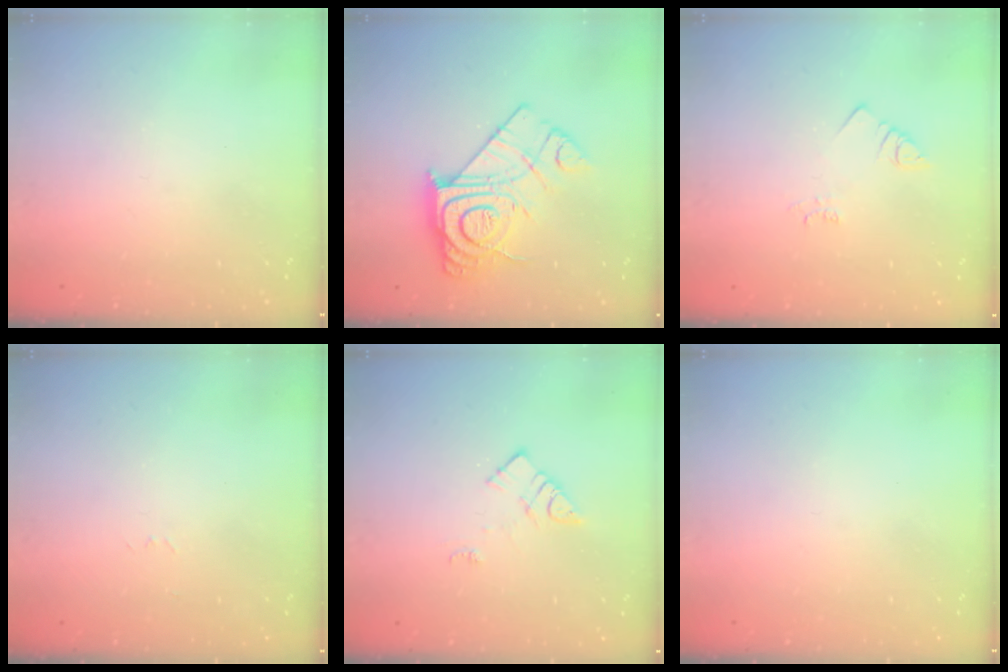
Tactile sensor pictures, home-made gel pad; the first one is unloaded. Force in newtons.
{"total": 17.2, "press": 17.1, "slide": 1.3}
{"total": 2.5, "press": 2.5, "slide": 0.5}
{"total": 2.6, "press": 2.6, "slide": 0.4}
{"total": 8.3, "press": 8.2, "slide": 0.5}
{"total": 0.0}